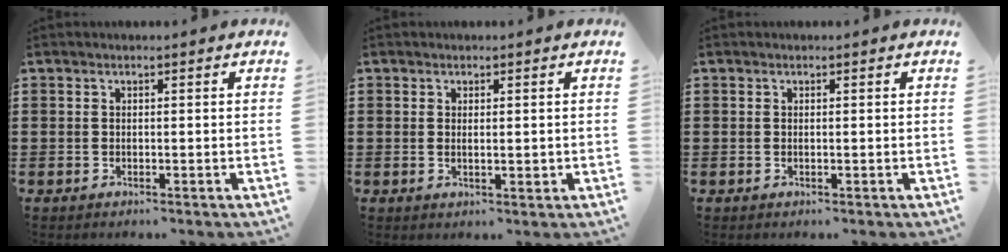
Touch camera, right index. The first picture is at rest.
{"total": 1.6, "force": [0.3, 0.3, 1.5], "torque": [-0.027, 0.001, 0.004]}
{"total": 0.0}